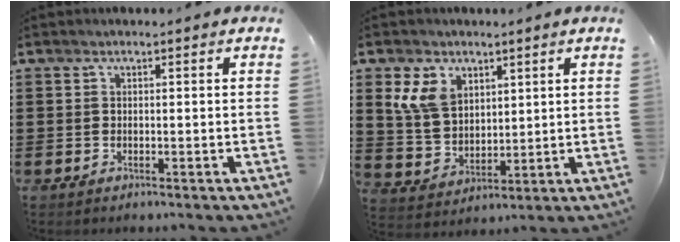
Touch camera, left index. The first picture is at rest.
{"total": 7.5, "force": [3.6, 5.6, 3.4], "torque": [-0.105, 0.011, 0.068]}